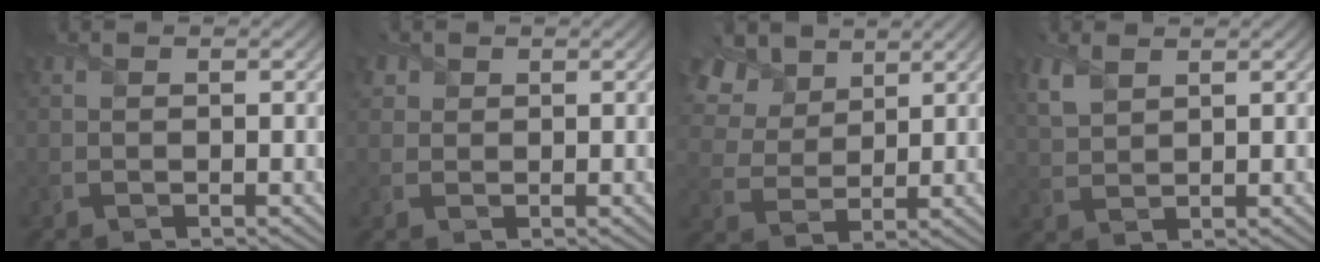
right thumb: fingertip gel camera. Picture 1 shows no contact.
{"total": 2.1, "force": [1.4, 1.5, 0.5], "torque": [-0.016, 0.000, 0.029]}
{"total": 10.1, "force": [6.2, 5.8, 5.4], "torque": [-0.169, 0.025, 0.112]}
{"total": 3.9, "force": [2.4, 2.0, 2.4], "torque": [-0.074, 0.003, 0.056]}